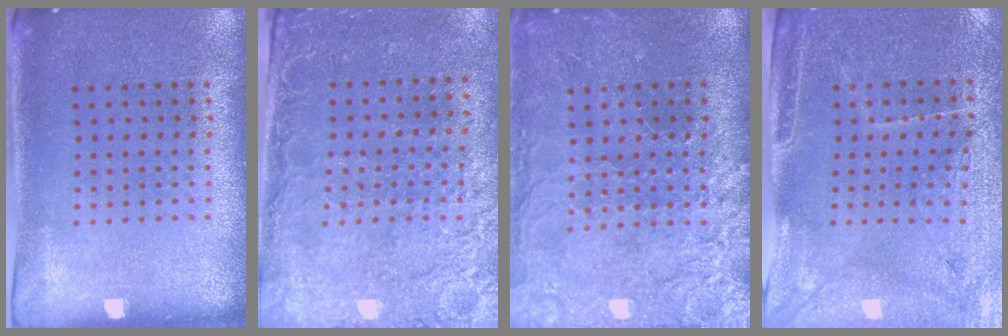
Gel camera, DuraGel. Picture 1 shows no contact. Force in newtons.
{"total": 2.6, "press": 2.4, "slide": 1.1}
{"total": 3.9, "press": 3.4, "slide": 1.9}
{"total": 3.3, "press": 3.1, "slide": 1.0}